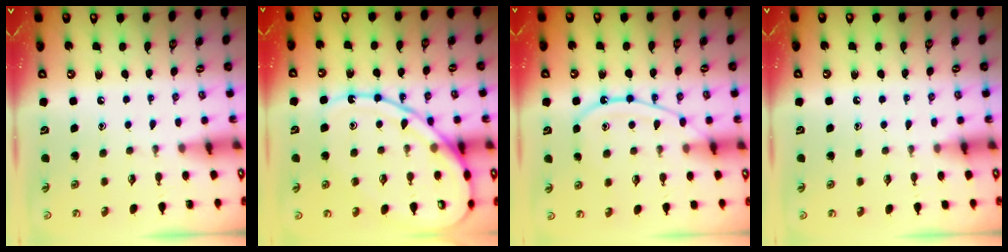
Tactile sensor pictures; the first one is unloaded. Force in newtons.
{"total": 16.9, "press": 16.8, "slide": 1.8}
{"total": 11.8, "press": 11.7, "slide": 0.9}
{"total": 3.0, "press": 2.9, "slide": 0.5}